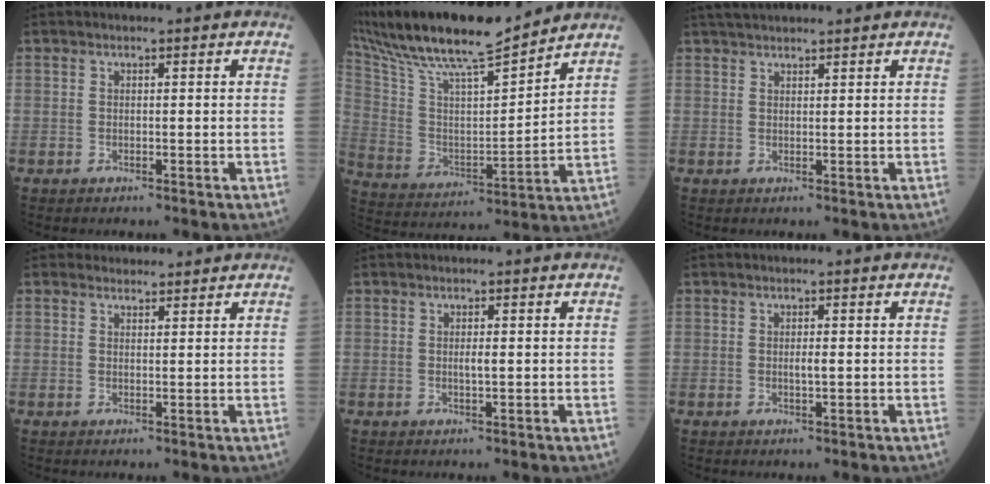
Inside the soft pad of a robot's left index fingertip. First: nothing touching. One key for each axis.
{"total": 20.4, "fx": 17.6, "fy": 1.9, "fz": 10.1, "tx": -0.199, "ty": 0.020, "tz": 0.313}
{"total": 5.2, "fx": 4.8, "fy": 0.7, "fz": 2.1, "tx": -0.031, "ty": 0.037, "tz": 0.082}
{"total": 2.4, "fx": 2.3, "fy": 0.8, "fz": -0.2, "tx": 0.000, "ty": 0.010, "tz": 0.034}
{"total": 0.9, "fx": 0.2, "fy": 0.0, "fz": 0.9, "tx": -0.020, "ty": -0.001, "tz": 0.004}
{"total": 0.9, "fx": 0.2, "fy": 0.1, "fz": 0.9, "tx": -0.022, "ty": -0.002, "tz": 0.004}